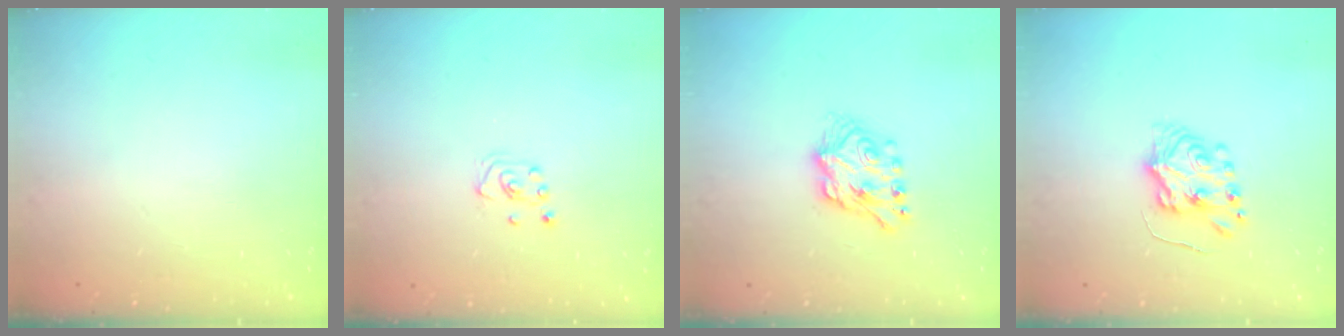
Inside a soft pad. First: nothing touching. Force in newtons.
{"total": 3.1, "press": 3.1, "slide": 0.3}
{"total": 8.2, "press": 8.2, "slide": 0.7}
{"total": 7.3, "press": 7.3, "slide": 0.7}